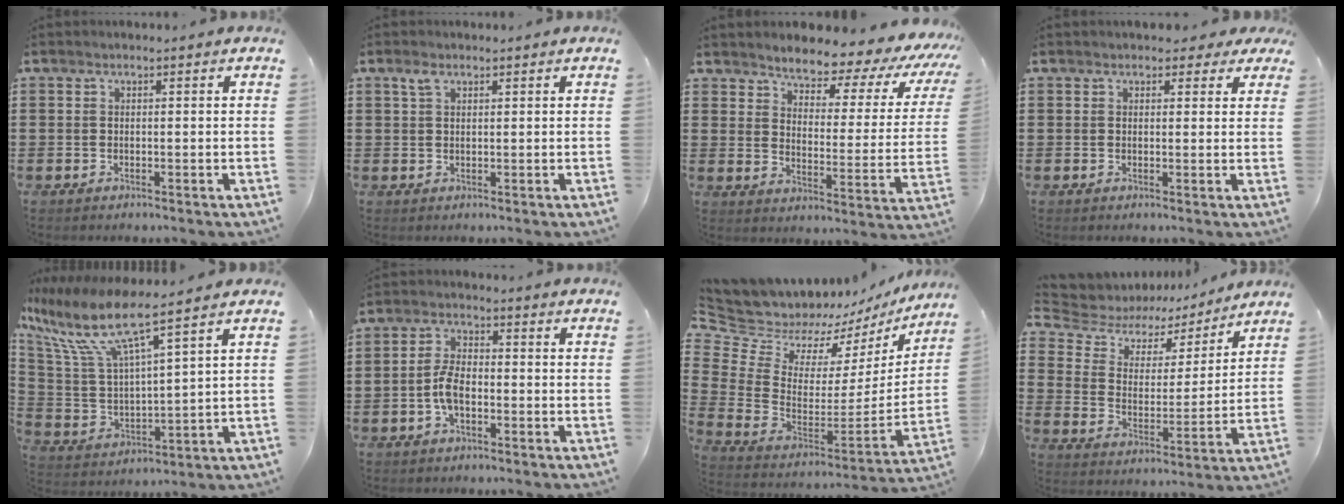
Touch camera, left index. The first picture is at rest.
{"total": 1.9, "force": [1.1, 1.0, 1.3], "torque": [-0.030, 0.003, 0.020]}
{"total": 4.3, "force": [4.1, 1.1, 1.0], "torque": [-0.039, -0.041, 0.060]}
{"total": 2.1, "force": [1.6, 1.1, 0.7], "torque": [-0.004, 0.003, 0.026]}
{"total": 9.9, "force": [7.4, 1.4, 6.5], "torque": [-0.170, -0.049, 0.120]}
{"total": 5.0, "force": [-1.4, 2.5, 4.2], "torque": [-0.101, 0.000, -0.032]}
{"total": 7.2, "force": [6.5, 2.9, 0.6], "torque": [-0.069, -0.066, 0.115]}
{"total": 5.6, "force": [4.4, 2.9, 1.7], "torque": [-0.065, -0.026, 0.072]}